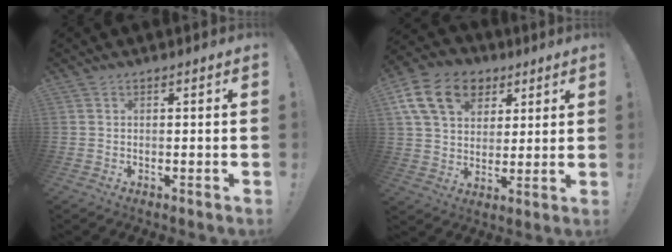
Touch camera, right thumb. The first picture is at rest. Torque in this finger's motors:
{"motor_torque": [1.43, 2.16, 0.50, -0.18, 0.08]}